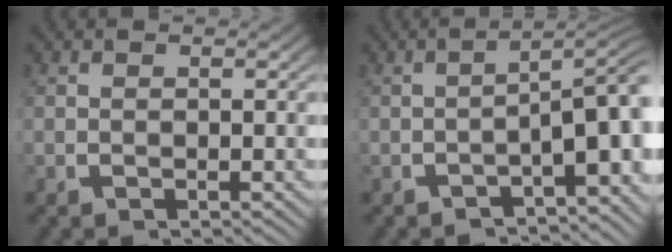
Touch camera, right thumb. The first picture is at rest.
{"total": 6.6, "force": [-2.3, 2.6, 5.7], "torque": [-0.083, -0.016, -0.025]}